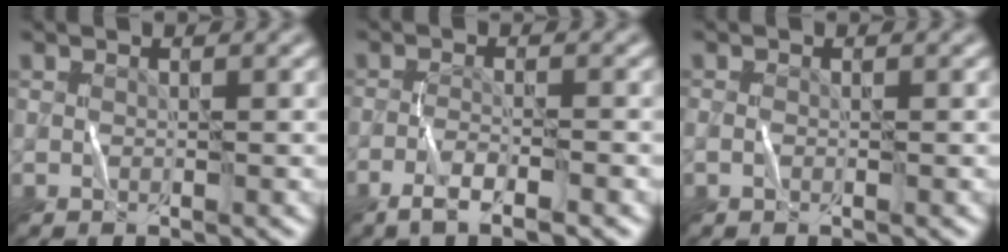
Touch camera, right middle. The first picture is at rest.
{"total": 3.3, "force": [-2.3, 0.4, 2.3], "torque": [-0.051, 0.003, -0.044]}
{"total": 0.6, "force": [-0.2, 0.3, 0.5], "torque": [-0.014, 0.002, -0.006]}